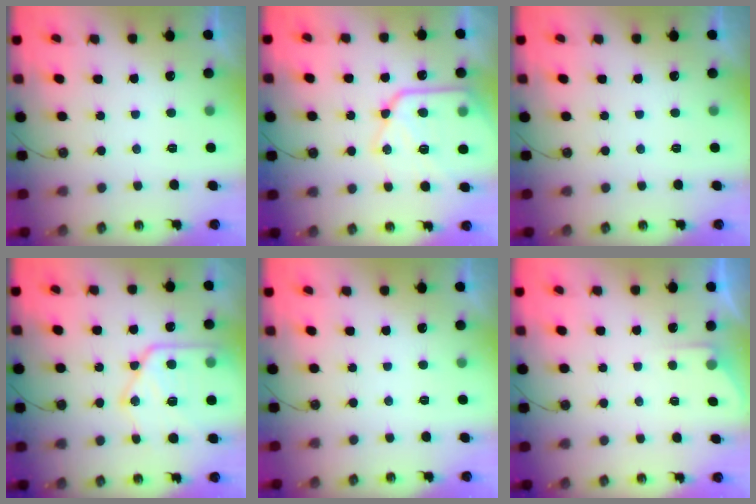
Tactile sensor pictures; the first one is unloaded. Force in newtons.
{"total": 16.1, "press": 16.0, "slide": 1.7}
{"total": 0.0}
{"total": 17.2, "press": 17.1, "slide": 1.6}
{"total": 0.0}
{"total": 3.1, "press": 3.1, "slide": 0.5}